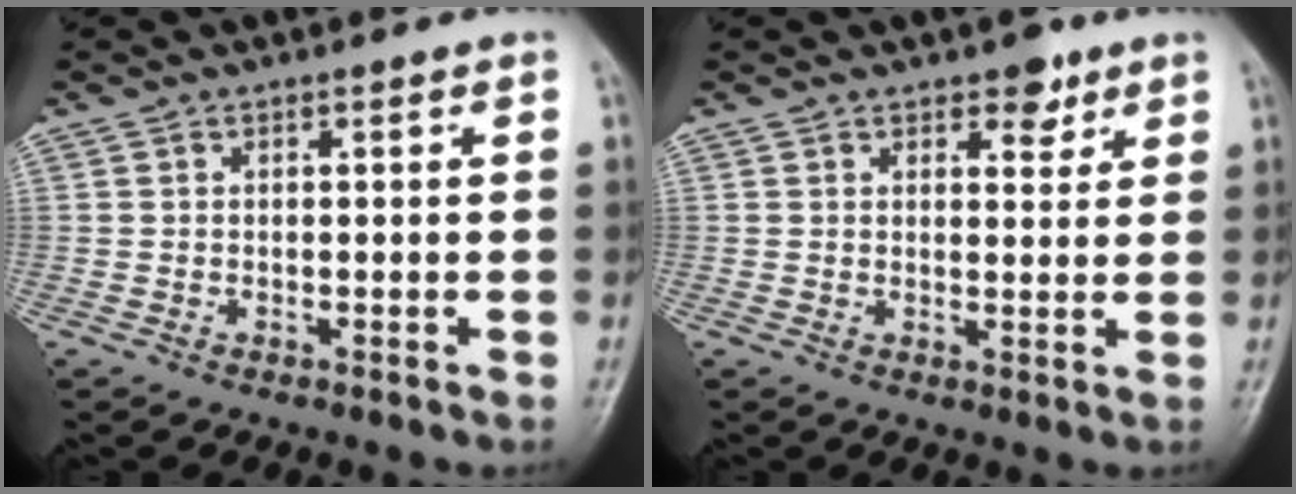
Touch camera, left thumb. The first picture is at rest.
{"total": 4.2, "force": [2.8, 2.2, 2.2], "torque": [-0.008, -0.015, 0.039]}